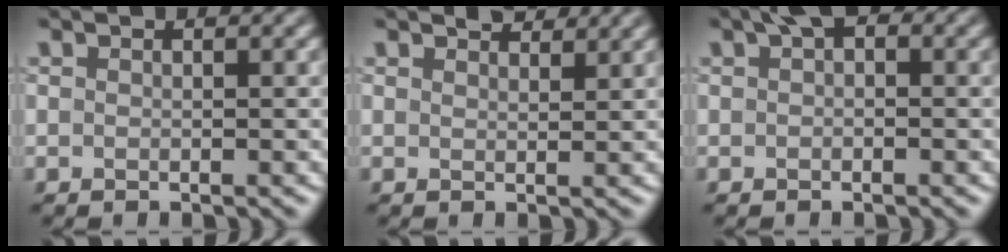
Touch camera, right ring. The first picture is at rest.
{"total": 1.9, "force": [1.7, 0.4, 0.6], "torque": [-0.009, -0.001, 0.028]}
{"total": 1.9, "force": [0.8, 1.0, 1.4], "torque": [-0.015, 0.007, 0.009]}